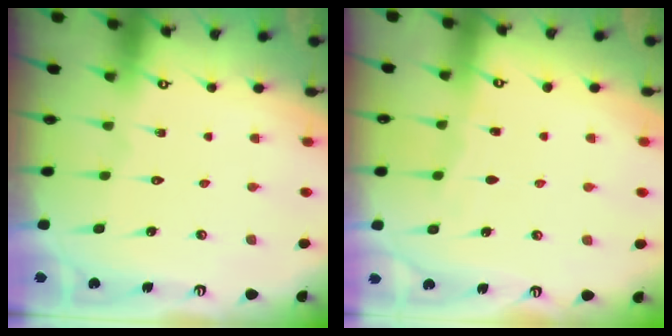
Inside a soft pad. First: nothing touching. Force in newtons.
{"total": 2.9, "press": 2.9, "slide": 0.1}